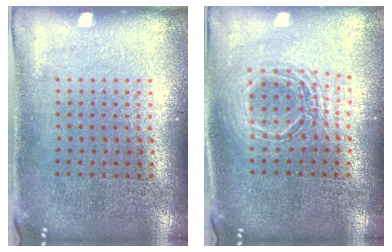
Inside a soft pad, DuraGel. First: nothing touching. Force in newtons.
{"total": 1.7, "press": 1.4, "slide": 0.9}